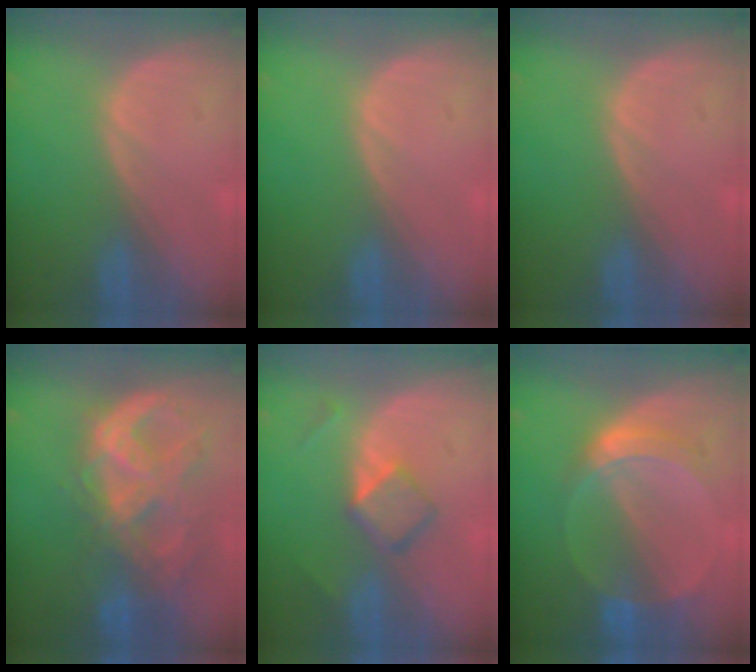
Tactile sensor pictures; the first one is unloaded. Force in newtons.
{"total": 0.0}
{"total": 0.0}
{"total": 10.9, "press": 9.2, "slide": 5.7}
{"total": 4.6, "press": 4.5, "slide": 1.0}
{"total": 6.1, "press": 5.6, "slide": 2.2}